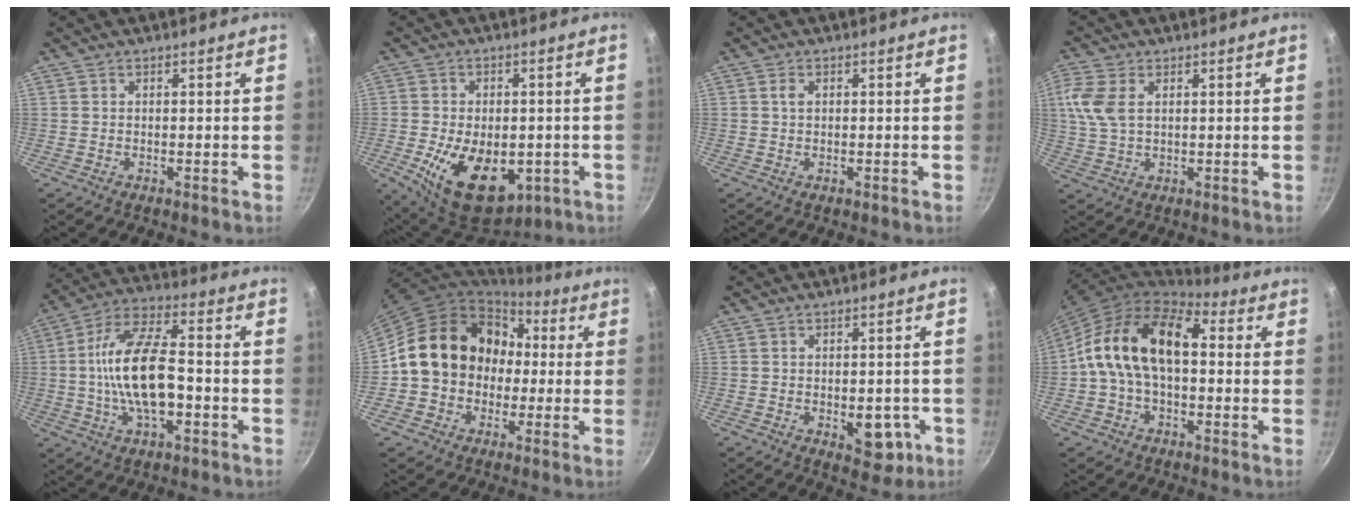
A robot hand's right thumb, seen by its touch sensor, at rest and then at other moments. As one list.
[{"total": 17.2, "force": [-4.5, 10.7, 12.8], "torque": [-0.187, -0.006, -0.052]}, {"total": 1.3, "force": [0.2, 0.7, 1.0], "torque": [-0.017, 0.002, 0.003]}, {"total": 7.4, "force": [1.9, 4.4, 5.5], "torque": [-0.124, 0.007, 0.037]}, {"total": 16.6, "force": [-2.5, 7.7, 14.5], "torque": [-0.257, 0.035, -0.055]}, {"total": 16.8, "force": [0.3, 14.4, 8.7], "torque": [-0.096, 0.049, 0.001]}, {"total": 7.2, "force": [-2.0, 4.3, 5.5], "torque": [-0.038, 0.004, -0.020]}, {"total": 15.6, "force": [0.9, 9.8, 12.1], "torque": [-0.188, 0.038, -0.002]}]